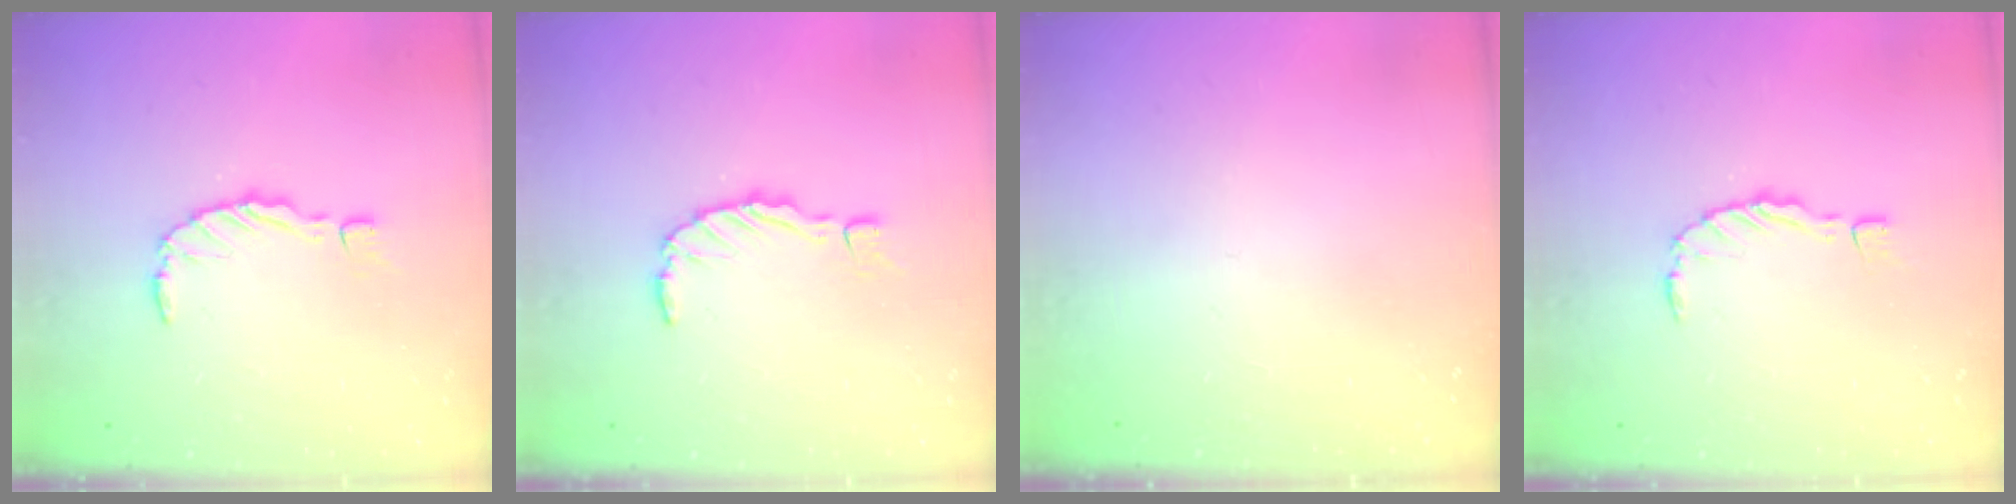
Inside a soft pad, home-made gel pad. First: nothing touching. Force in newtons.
{"total": 1.5, "press": 1.4, "slide": 0.3}
{"total": 0.0}
{"total": 0.0}